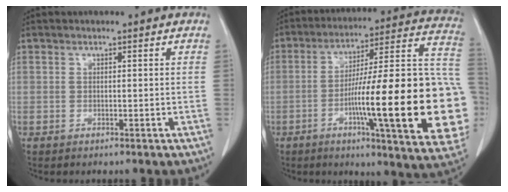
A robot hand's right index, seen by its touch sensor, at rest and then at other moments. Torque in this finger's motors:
{"motor_torque": [1.30, -0.16, 0.74, 0.21]}